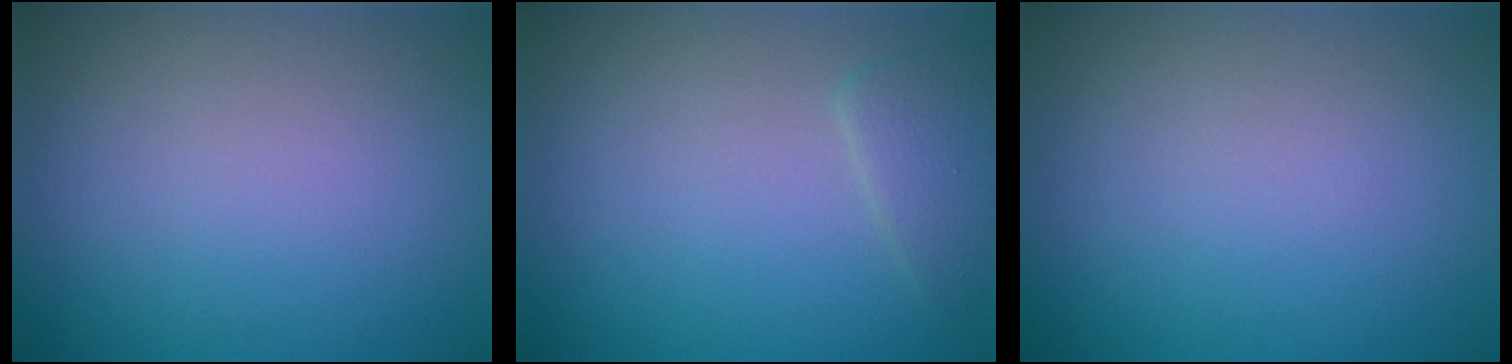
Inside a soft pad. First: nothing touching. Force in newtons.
{"total": 1.9, "press": 1.9, "slide": 0.1}
{"total": 0.0}